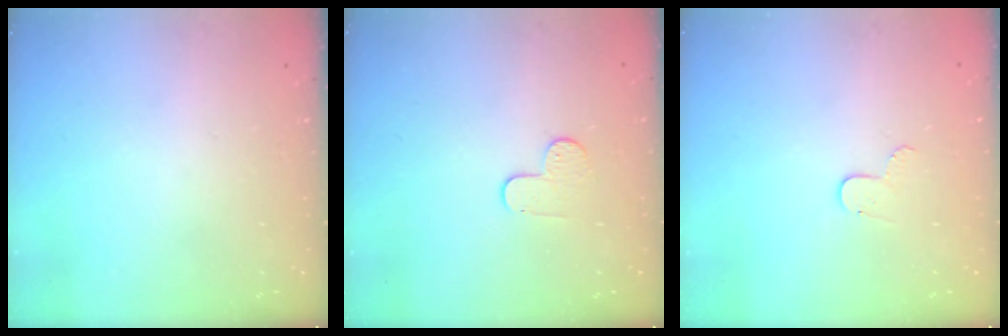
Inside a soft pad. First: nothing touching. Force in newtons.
{"total": 6.2, "press": 6.2, "slide": 0.6}
{"total": 4.9, "press": 4.9, "slide": 0.5}